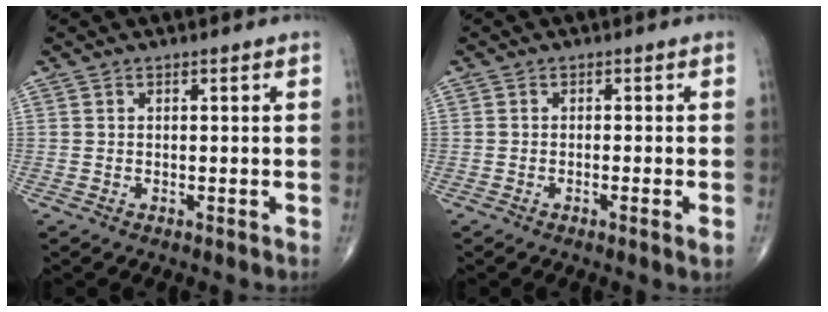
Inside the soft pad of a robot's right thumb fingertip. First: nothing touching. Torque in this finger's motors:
{"motor_torque": [-0.07, 0.06, -0.07, -0.06, -0.01]}